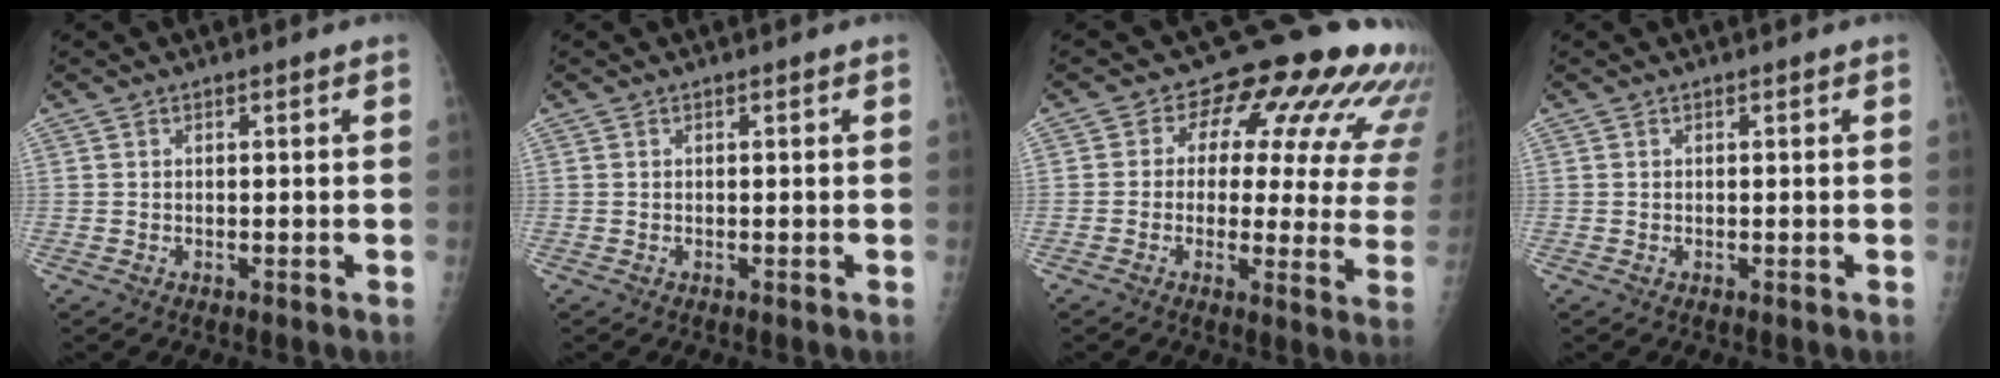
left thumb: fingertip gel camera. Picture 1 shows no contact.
{"total": 0.0}
{"total": 18.5, "force": [9.7, 9.0, 13.0], "torque": [-0.120, -0.026, 0.092]}
{"total": 0.0}